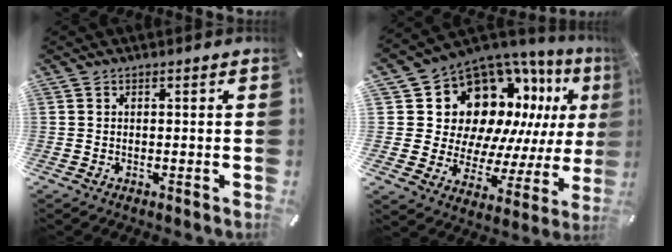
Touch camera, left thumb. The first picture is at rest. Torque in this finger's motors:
{"motor_torque": [2.51, 2.51, 1.55, -1.22, 0.16]}